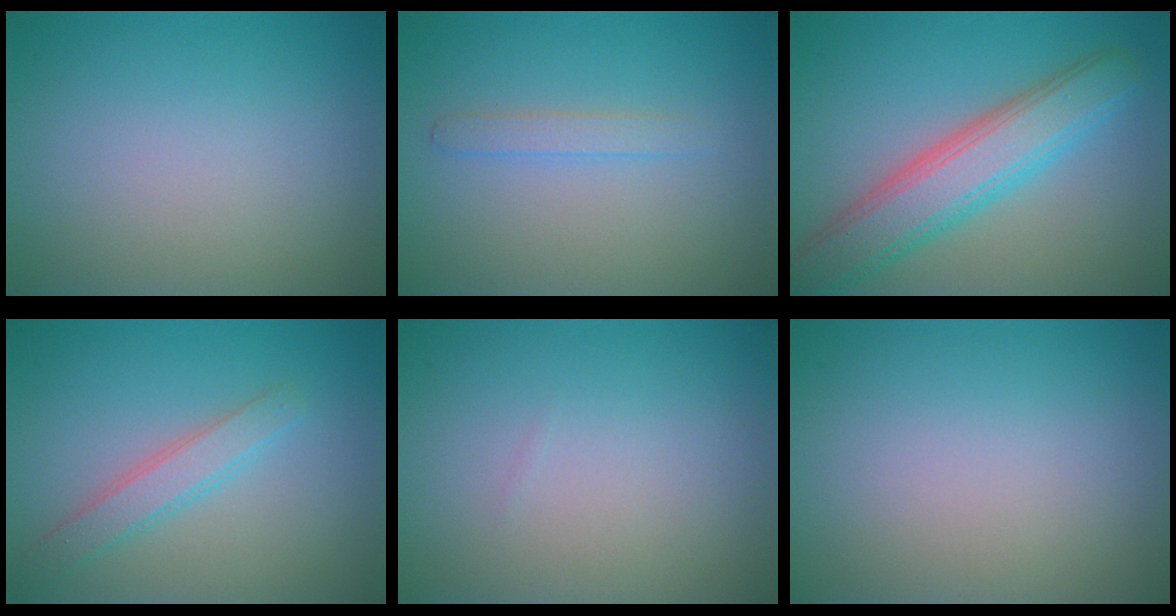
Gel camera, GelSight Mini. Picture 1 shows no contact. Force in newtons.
{"total": 1.3, "press": 1.3, "slide": 0.1}
{"total": 6.5, "press": 6.5, "slide": 0.3}
{"total": 2.5, "press": 2.5, "slide": 0.1}
{"total": 0.0}
{"total": 0.0}